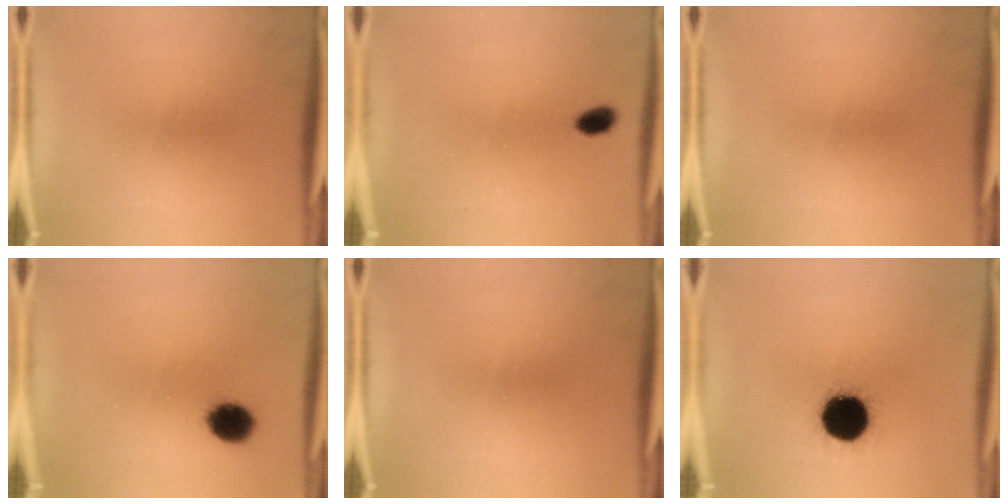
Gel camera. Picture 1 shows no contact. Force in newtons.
{"total": 2.7}
{"total": 0.0}
{"total": 7.4}
{"total": 0.0}
{"total": 19.1}